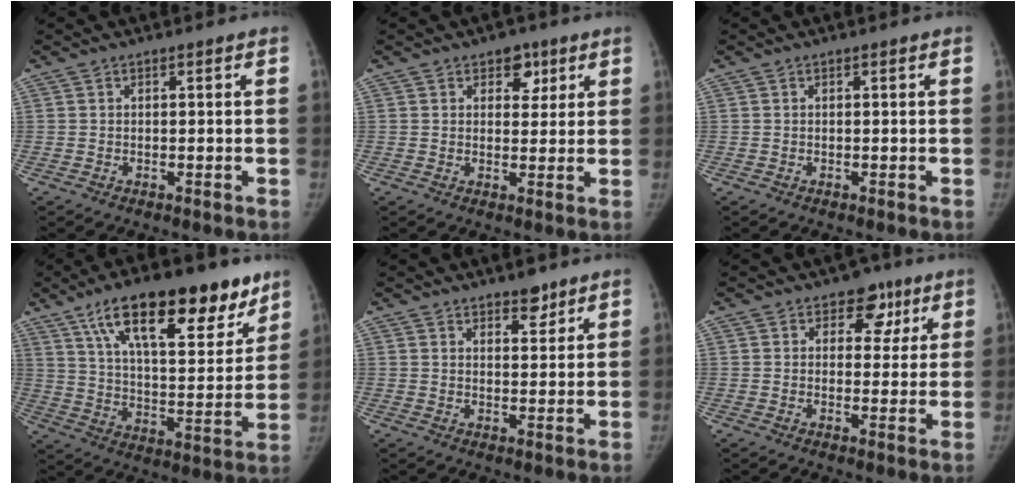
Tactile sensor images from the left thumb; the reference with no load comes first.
{"total": 4.6, "force": [2.5, 3.1, 2.2], "torque": [0.002, -0.010, 0.033]}
{"total": 0.0}
{"total": 24.7, "force": [15.1, 9.4, 17.1], "torque": [-0.223, -0.040, 0.244]}
{"total": 4.2, "force": [3.1, 1.8, 2.1], "torque": [-0.010, -0.021, 0.049]}
{"total": 6.2, "force": [3.2, 4.5, 2.9], "torque": [0.004, -0.008, 0.038]}